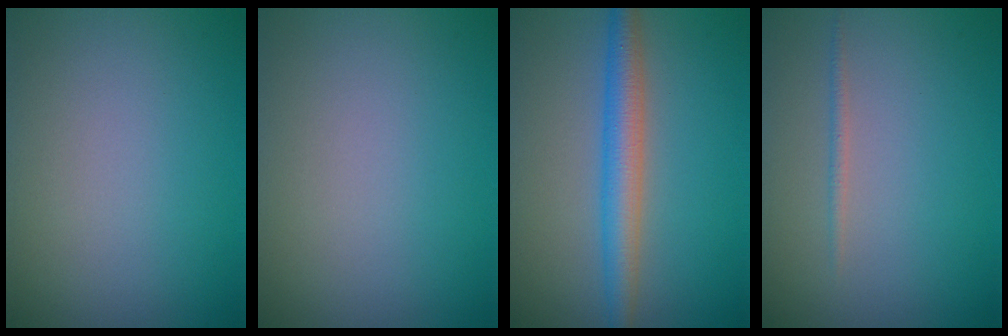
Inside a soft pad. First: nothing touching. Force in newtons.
{"total": 0.0}
{"total": 3.9, "press": 3.9, "slide": 0.1}
{"total": 0.8, "press": 0.7, "slide": 0.1}